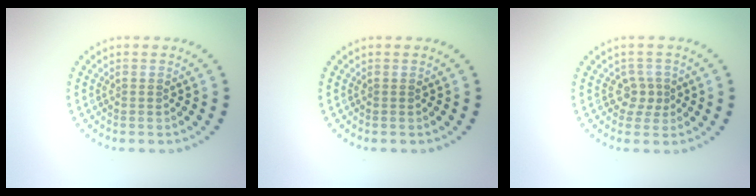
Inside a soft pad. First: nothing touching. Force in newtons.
{"total": 0.0}
{"total": 1.8, "press": 1.3, "slide": 1.1}